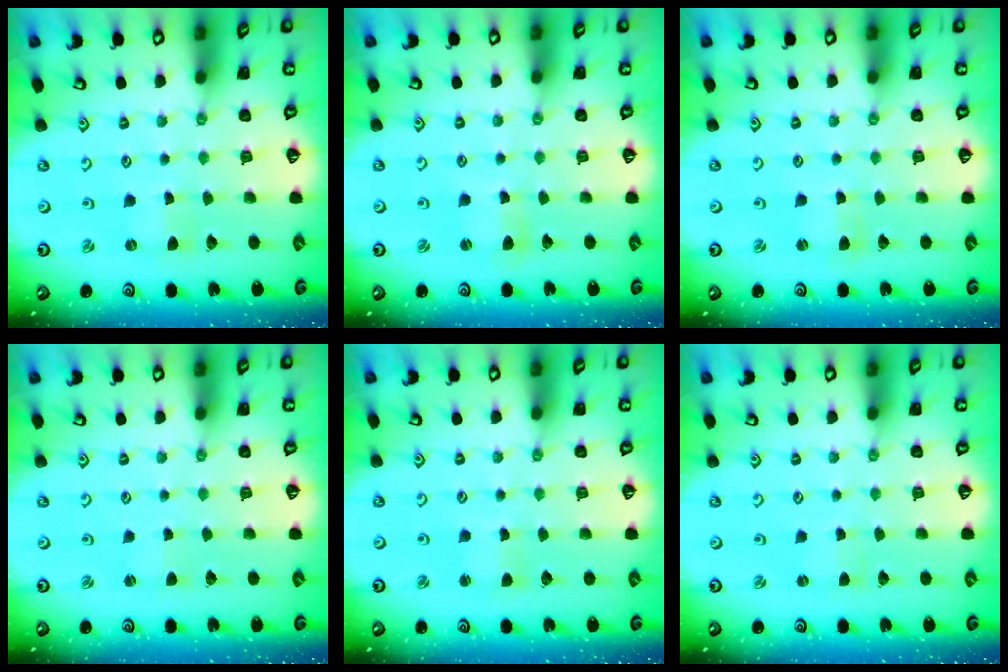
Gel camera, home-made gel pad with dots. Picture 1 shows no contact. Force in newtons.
{"total": 2.6, "press": 2.5, "slide": 0.3}
{"total": 1.2, "press": 1.2, "slide": 0.2}
{"total": 1.0, "press": 1.0, "slide": 0.2}
{"total": 1.4, "press": 1.3, "slide": 0.3}
{"total": 0.5, "press": 0.5, "slide": 0.1}